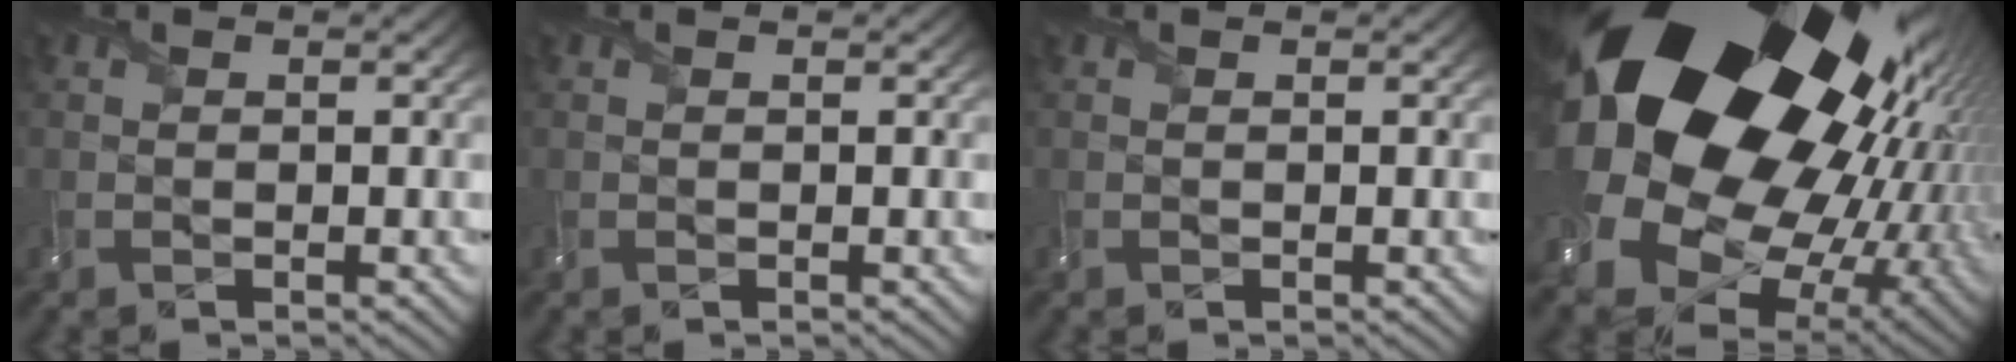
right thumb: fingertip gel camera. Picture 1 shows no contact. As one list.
[{"total": 0.0}, {"total": 0.0}, {"total": 24.0, "force": [6.2, 17.3, 15.5], "torque": [-0.324, -0.049, 0.124]}]